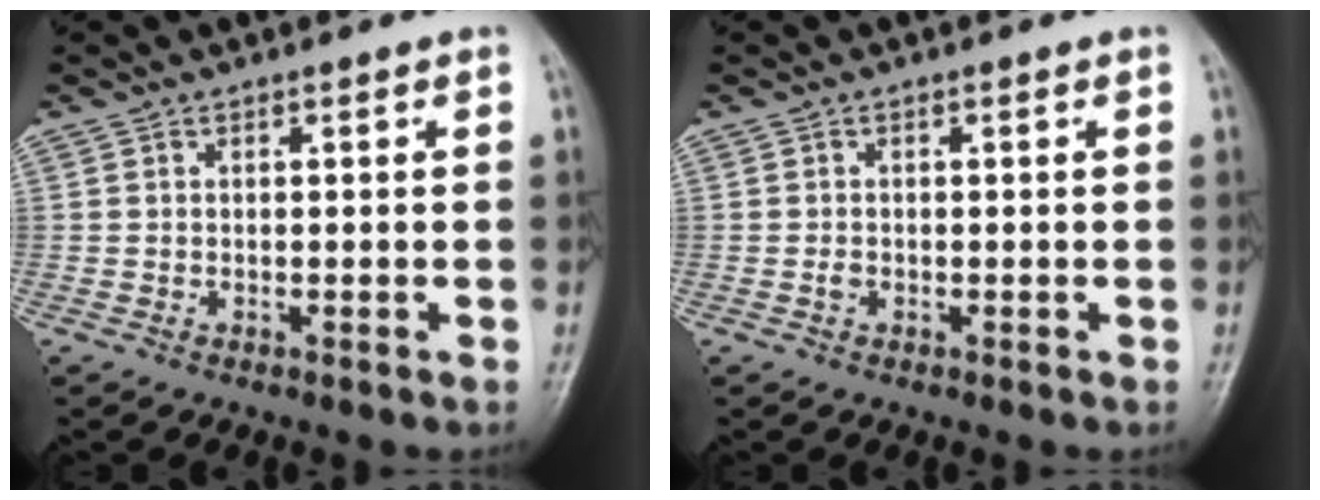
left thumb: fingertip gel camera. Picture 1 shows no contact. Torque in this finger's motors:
{"motor_torque": [0.03, 0.47, 0.21, 0.06, -0.02]}